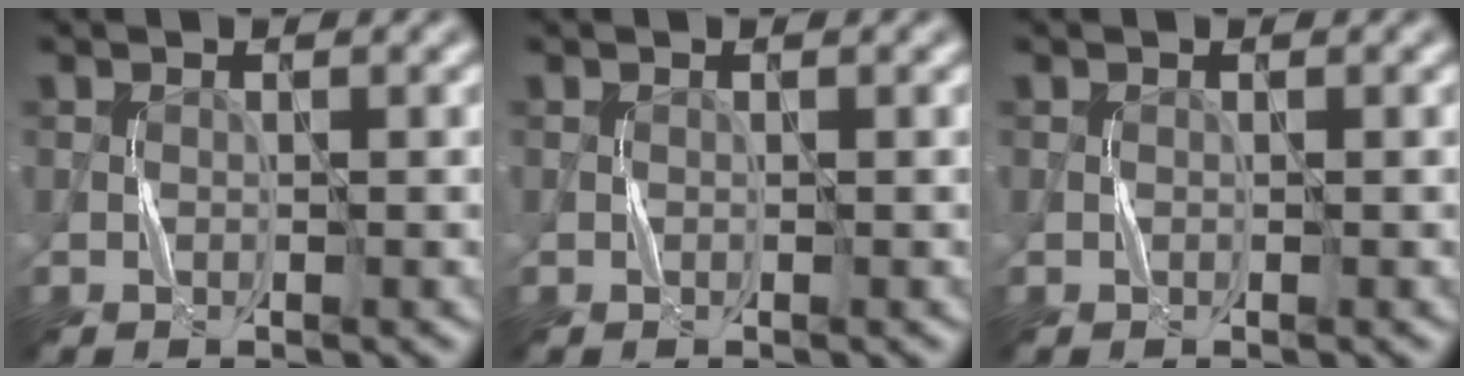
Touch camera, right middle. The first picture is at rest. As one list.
[{"total": 0.0}, {"total": 0.0}]